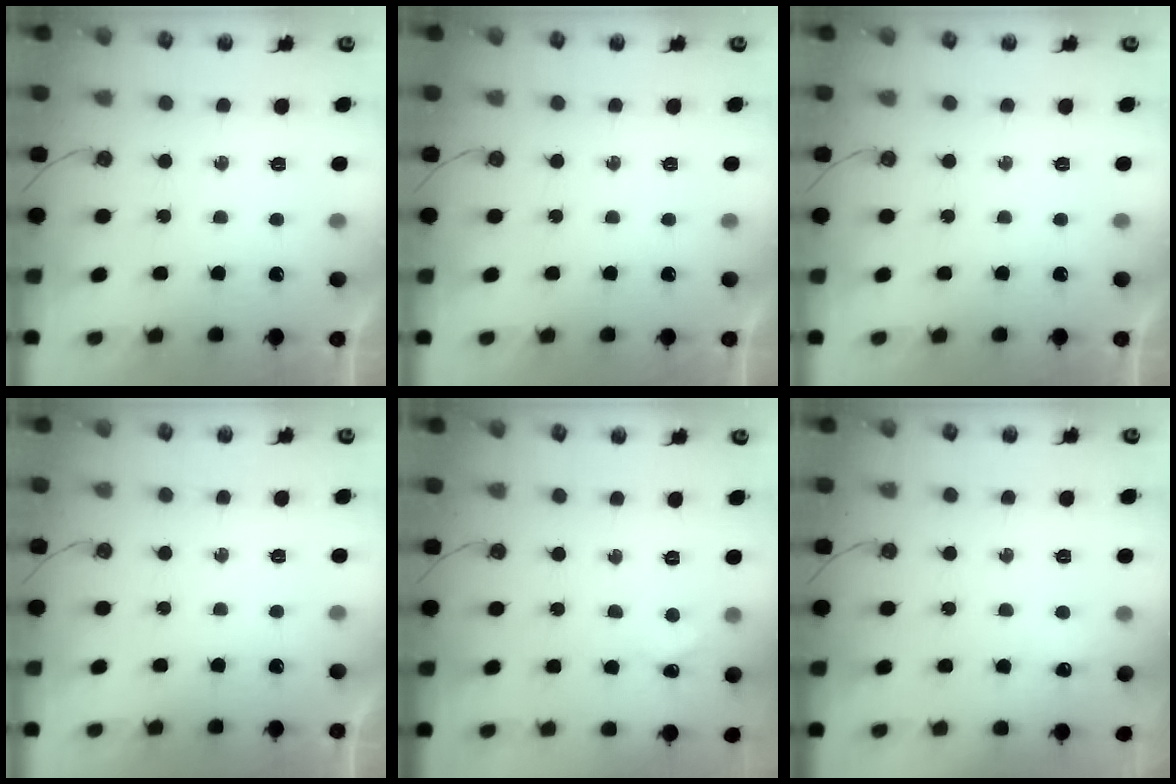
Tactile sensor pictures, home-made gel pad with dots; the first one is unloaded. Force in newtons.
{"total": 0.0}
{"total": 0.0}
{"total": 0.0}
{"total": 2.0, "press": 2.0, "slide": 0.3}
{"total": 6.1, "press": 6.0, "slide": 0.8}